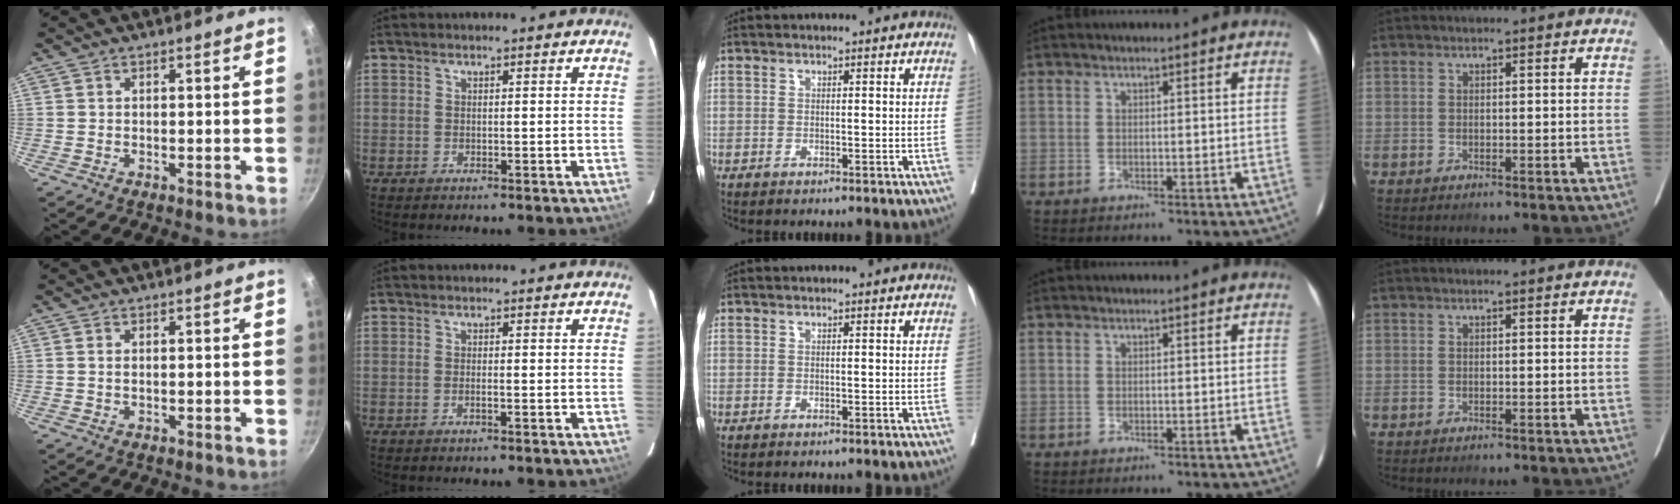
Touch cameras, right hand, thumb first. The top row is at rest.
{"thumb": {"total": 0.7, "force": [0.1, 0.4, 0.6], "torque": [-0.014, 0.000, 0.003]}, "index": {"total": 0.8, "force": [-0.3, 0.0, 0.7], "torque": [-0.017, 0.000, -0.006]}}